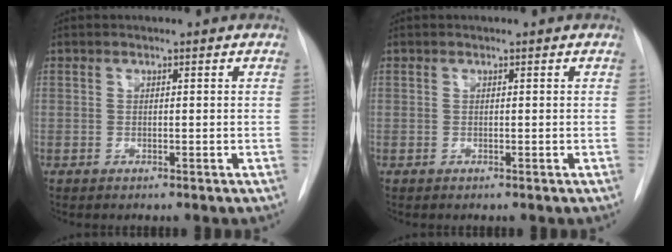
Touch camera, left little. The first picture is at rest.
{"total": 0.0}